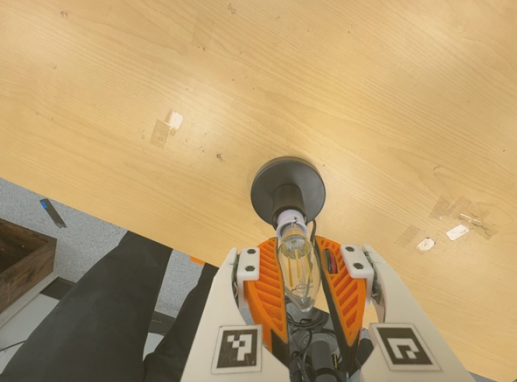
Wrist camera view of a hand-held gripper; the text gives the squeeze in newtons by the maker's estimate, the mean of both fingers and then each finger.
{"total": 12.9, "left": 12.8, "right": 13.0}